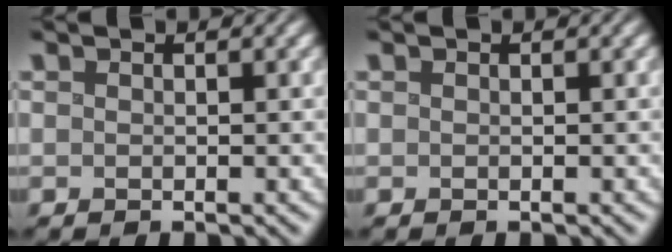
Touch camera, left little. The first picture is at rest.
{"total": 0.0}